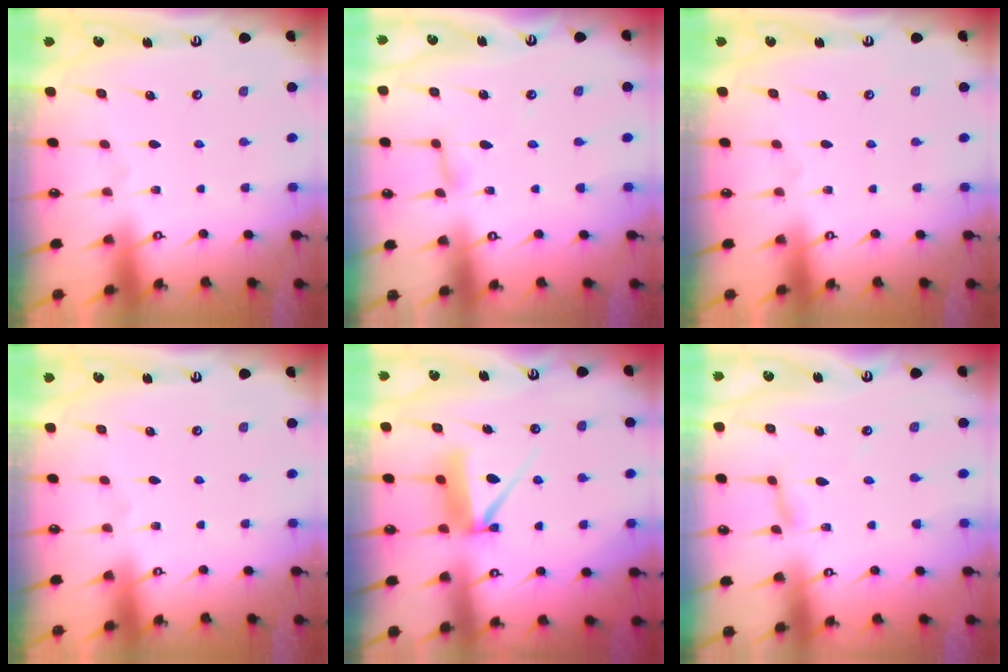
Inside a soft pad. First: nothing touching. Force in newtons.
{"total": 3.0, "press": 3.0, "slide": 0.3}
{"total": 0.0}
{"total": 0.0}
{"total": 7.4, "press": 7.4, "slide": 0.4}
{"total": 2.8, "press": 2.8, "slide": 0.2}